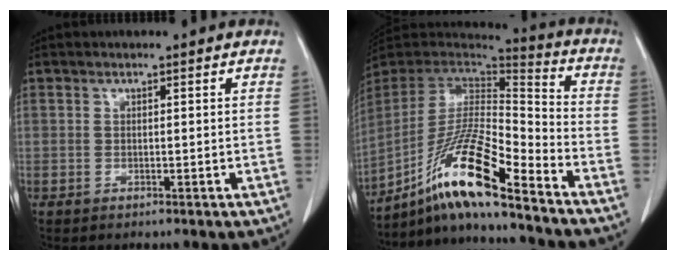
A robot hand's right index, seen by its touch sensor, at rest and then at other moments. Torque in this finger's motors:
{"motor_torque": [0.97, -0.80, 0.36, 0.11]}